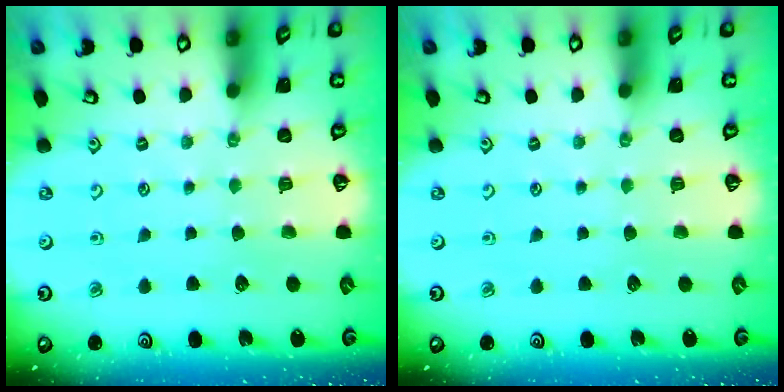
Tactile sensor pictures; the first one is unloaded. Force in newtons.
{"total": 0.0}